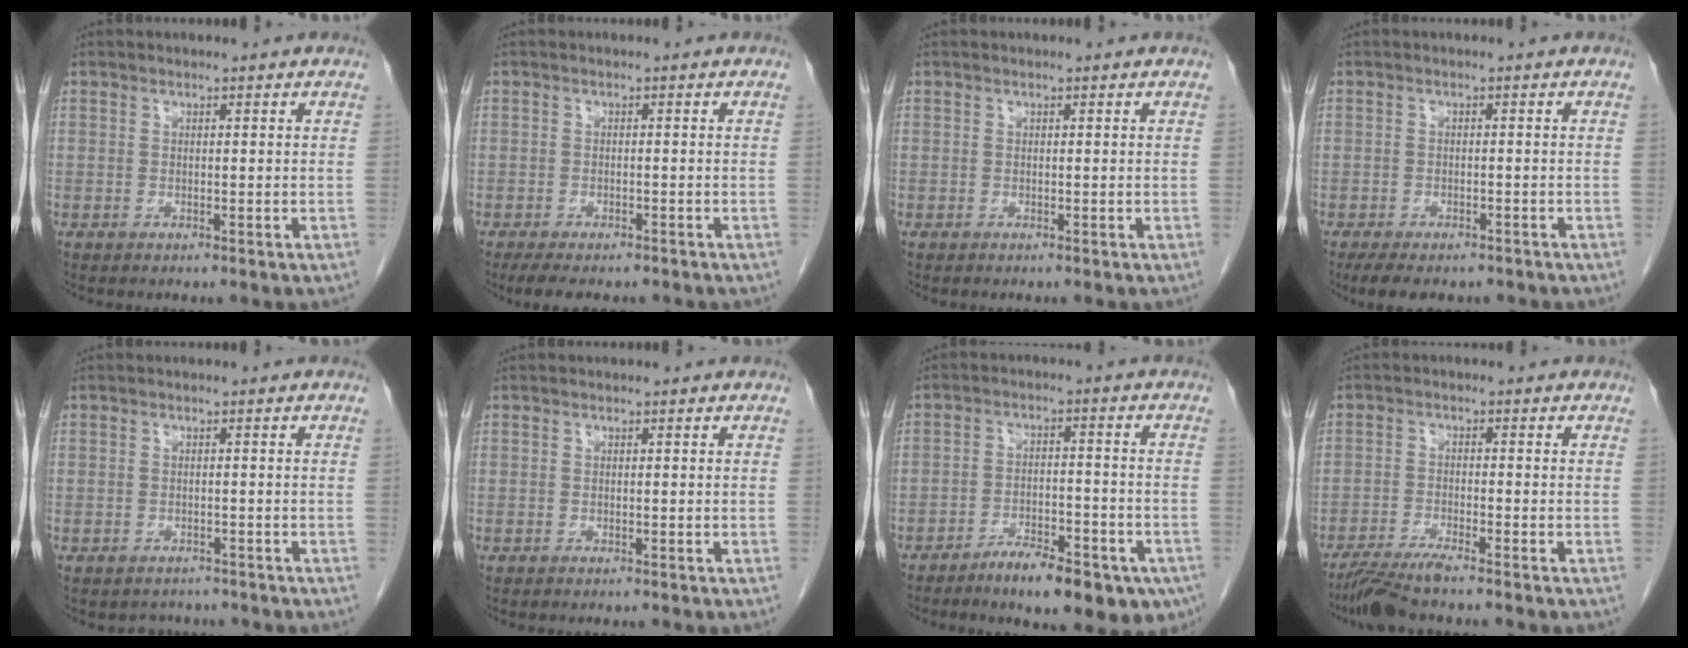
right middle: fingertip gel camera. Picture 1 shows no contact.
{"total": 6.6, "force": [-5.3, 2.3, 3.1], "torque": [-0.045, -0.011, -0.074]}
{"total": 0.0}
{"total": 7.7, "force": [-6.1, 3.1, 3.6], "torque": [-0.052, -0.009, -0.083]}
{"total": 2.6, "force": [-2.3, 1.3, -0.1], "torque": [-0.007, 0.000, -0.033]}
{"total": 0.0}
{"total": 12.2, "force": [-8.2, 3.9, 8.2], "torque": [-0.099, 0.008, -0.119]}
{"total": 5.0, "force": [-4.3, -0.6, 2.4], "torque": [-0.046, -0.019, -0.083]}